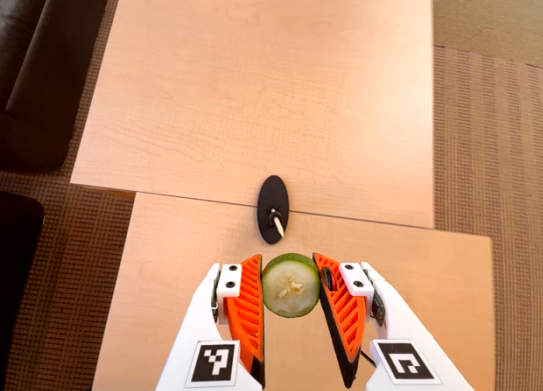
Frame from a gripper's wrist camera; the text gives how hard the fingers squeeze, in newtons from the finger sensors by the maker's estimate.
{"total": 11.6, "left": 12.9, "right": 10.4}